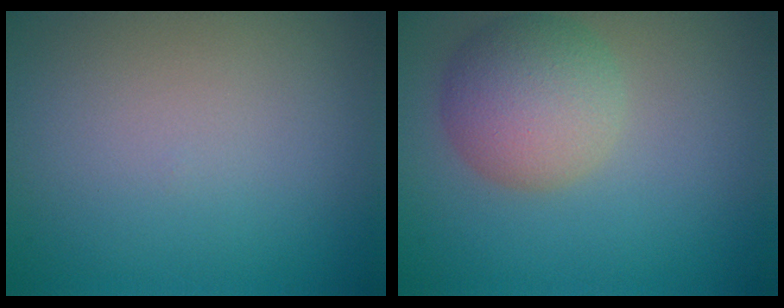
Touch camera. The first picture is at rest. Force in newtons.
{"total": 5.0, "press": 5.0, "slide": 0.3}